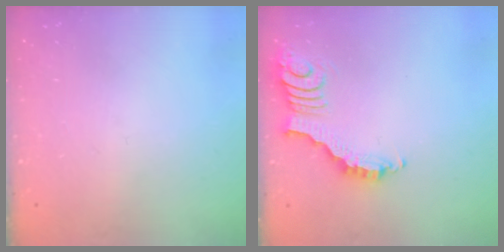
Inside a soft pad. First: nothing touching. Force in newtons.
{"total": 2.0, "press": 2.0, "slide": 0.2}